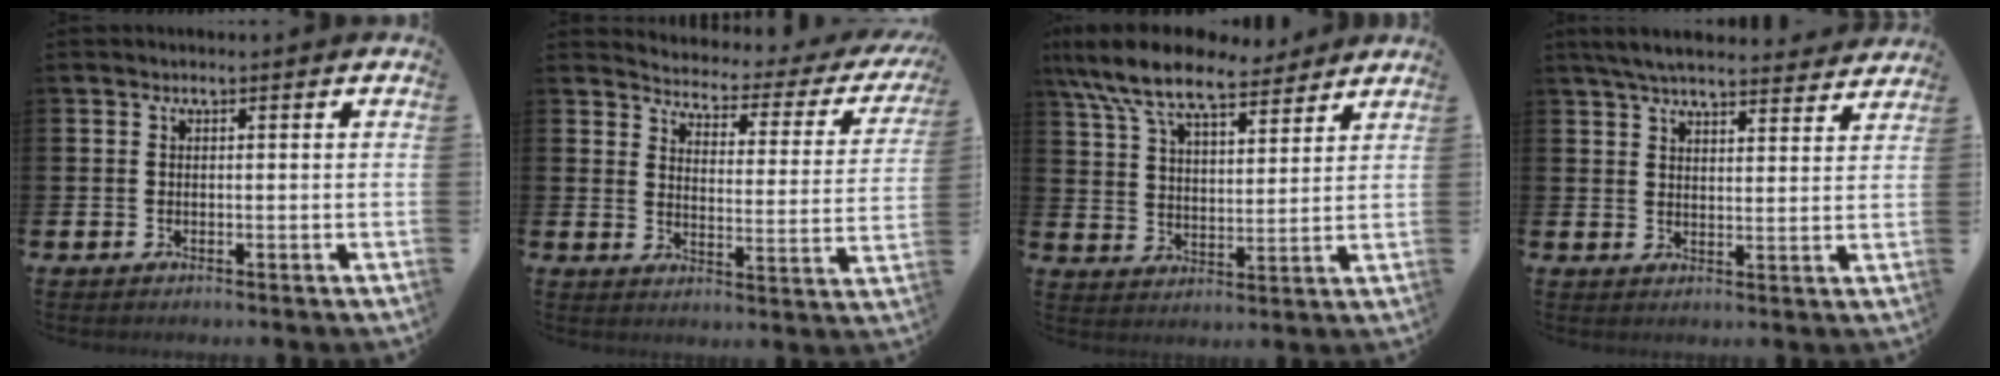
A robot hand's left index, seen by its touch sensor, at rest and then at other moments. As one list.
[{"total": 3.1, "force": [2.8, 1.1, 0.8], "torque": [-0.037, -0.029, 0.037]}, {"total": 10.0, "force": [8.7, 2.9, 4.0], "torque": [-0.120, -0.038, 0.157]}, {"total": 6.0, "force": [5.7, 1.0, 1.6], "torque": [-0.046, -0.027, 0.102]}]